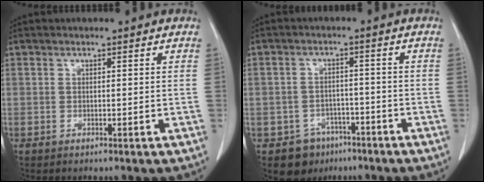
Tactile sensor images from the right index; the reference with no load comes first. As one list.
[{"total": 5.9, "force": [-3.6, 4.7, 0.4], "torque": [-0.001, 0.013, -0.048]}]